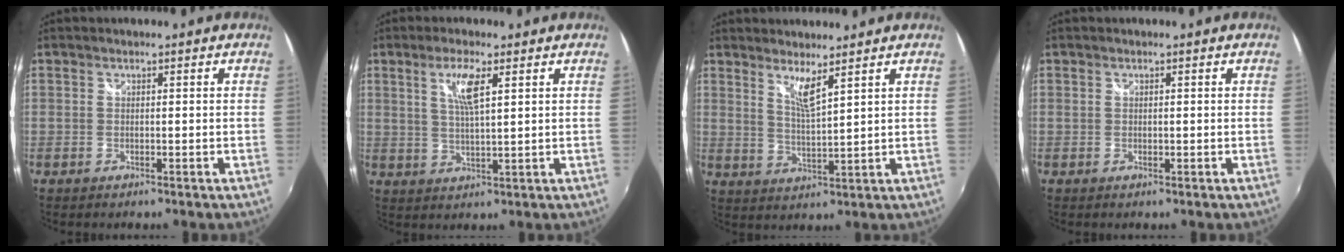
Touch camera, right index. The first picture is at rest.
{"total": 5.5, "force": [2.4, 0.8, 4.9], "torque": [-0.095, -0.002, 0.046]}
{"total": 4.4, "force": [3.3, -0.2, 2.9], "torque": [-0.055, -0.009, 0.057]}
{"total": 0.5, "force": [0.2, 0.2, 0.5], "torque": [-0.007, 0.000, 0.002]}